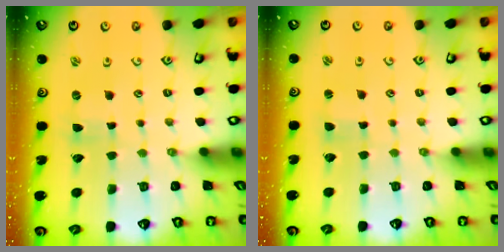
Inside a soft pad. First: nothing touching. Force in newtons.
{"total": 1.5, "press": 1.5, "slide": 0.3}